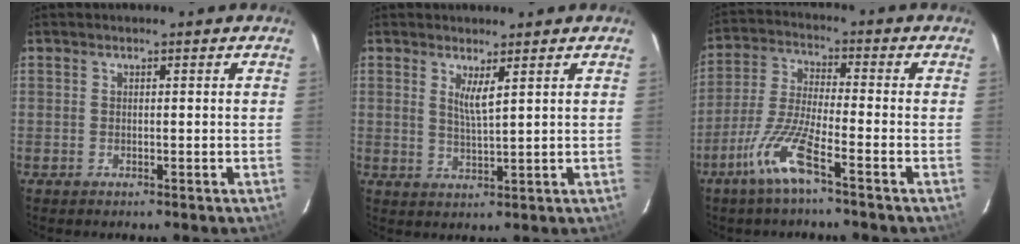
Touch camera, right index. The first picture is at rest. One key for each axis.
{"total": 3.0, "fx": 1.6, "fy": 0.1, "fz": 2.5, "tx": -0.048, "ty": -0.008, "tz": 0.027}
{"total": 9.2, "fx": -5.7, "fy": 0.5, "fz": 7.3, "tx": -0.161, "ty": -0.005, "tz": -0.113}